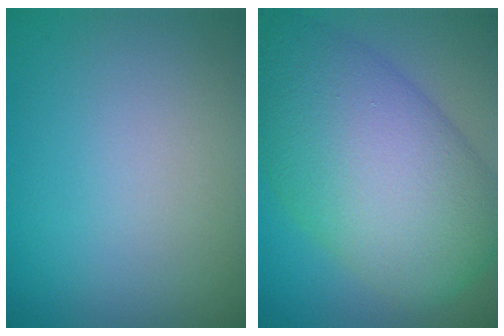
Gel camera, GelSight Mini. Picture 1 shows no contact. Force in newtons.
{"total": 12.7, "press": 12.7, "slide": 0.4}